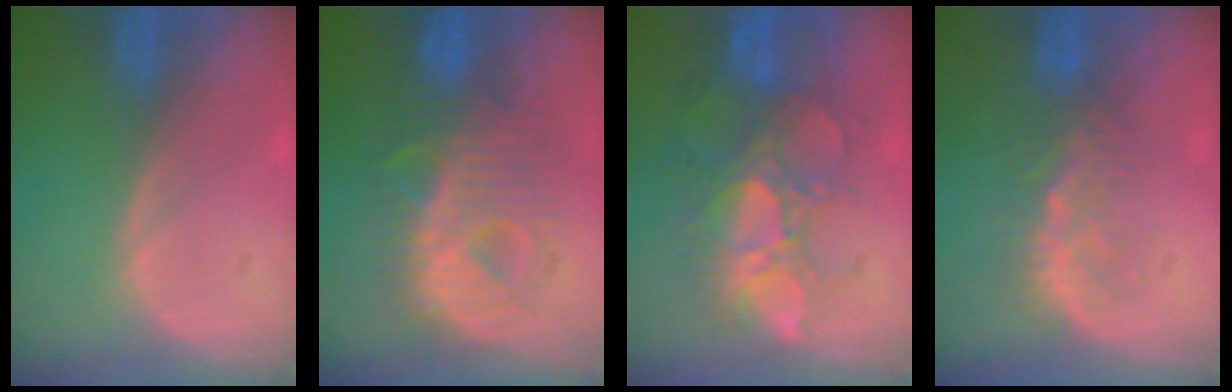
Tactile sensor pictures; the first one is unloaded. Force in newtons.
{"total": 9.3, "press": 9.3, "slide": 0.3}
{"total": 10.7, "press": 9.4, "slide": 5.1}
{"total": 4.8, "press": 4.3, "slide": 2.1}